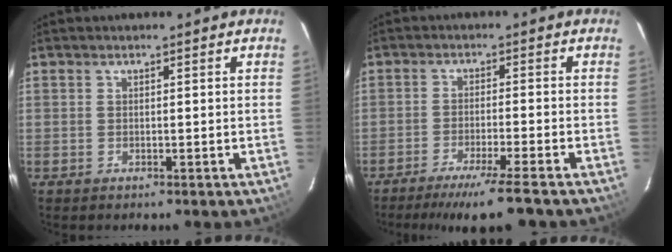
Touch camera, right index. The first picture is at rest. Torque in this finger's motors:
{"motor_torque": [1.03, -0.95, 0.29, 0.05]}